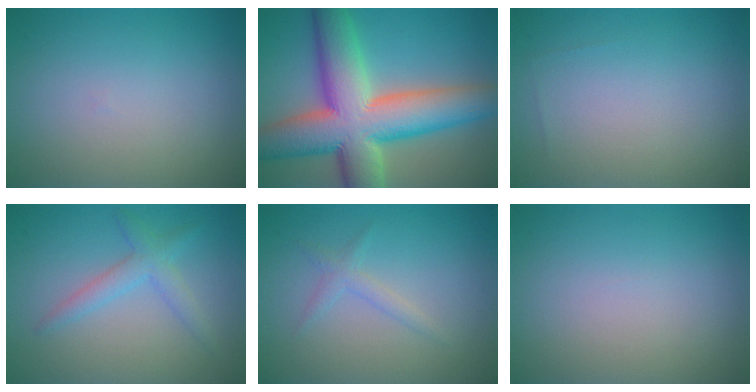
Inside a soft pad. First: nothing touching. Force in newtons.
{"total": 13.9, "press": 13.9, "slide": 0.7}
{"total": 0.0}
{"total": 2.4, "press": 2.4, "slide": 0.2}
{"total": 1.3, "press": 1.3, "slide": 0.1}
{"total": 0.0}